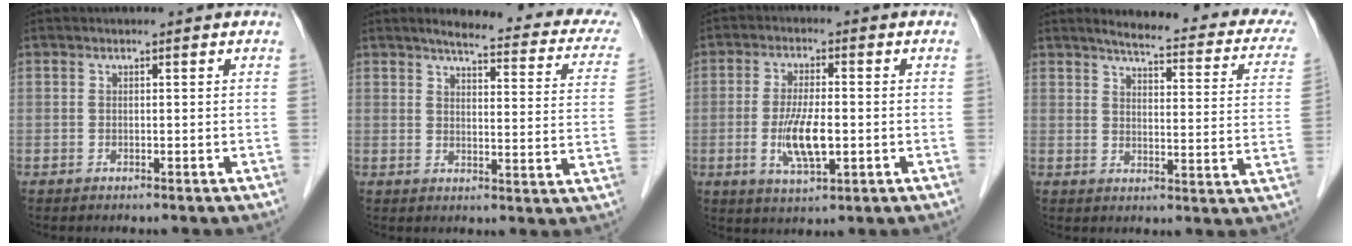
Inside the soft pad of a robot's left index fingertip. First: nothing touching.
{"total": 18.4, "force": [15.8, 3.6, 8.8], "torque": [-0.086, -0.014, 0.166]}
{"total": 7.1, "force": [-1.4, 1.7, 6.7], "torque": [-0.135, -0.009, -0.023]}
{"total": 19.4, "force": [16.7, 3.9, 9.2], "torque": [-0.094, -0.023, 0.179]}